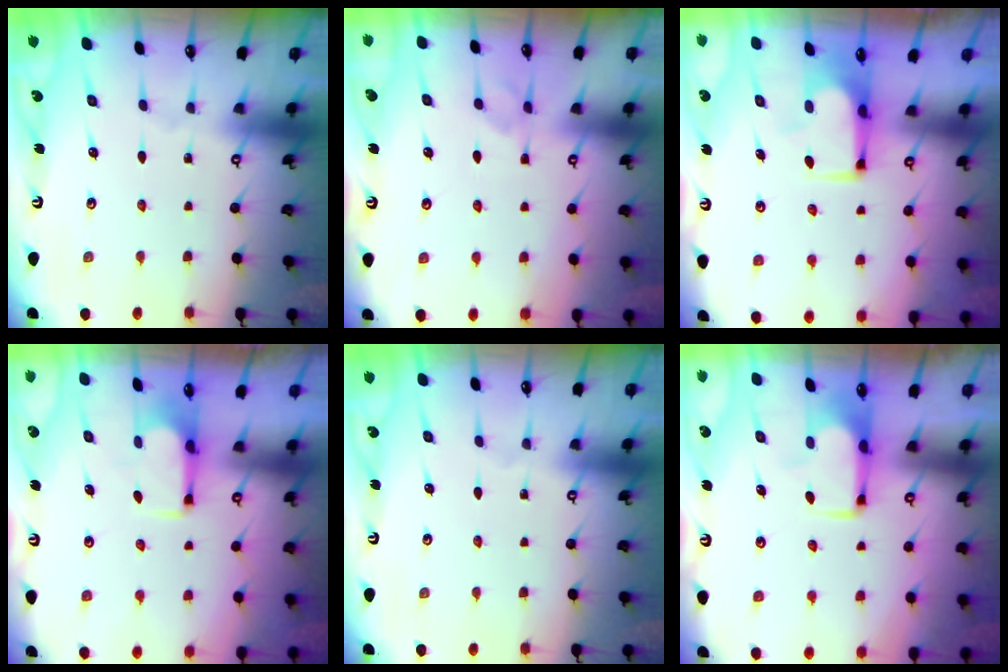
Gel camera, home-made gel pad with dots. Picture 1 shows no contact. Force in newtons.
{"total": 0.9, "press": 0.7, "slide": 0.6}
{"total": 0.6, "press": 0.3, "slide": 0.5}
{"total": 2.8, "press": 2.6, "slide": 1.0}
{"total": 0.0}
{"total": 2.0, "press": 2.0, "slide": 0.4}